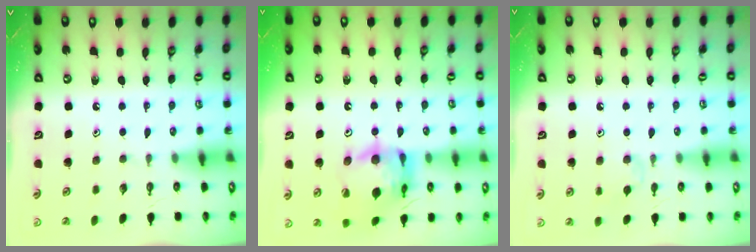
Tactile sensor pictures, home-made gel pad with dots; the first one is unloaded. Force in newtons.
{"total": 15.4, "press": 15.3, "slide": 1.6}
{"total": 4.8, "press": 4.7, "slide": 0.8}